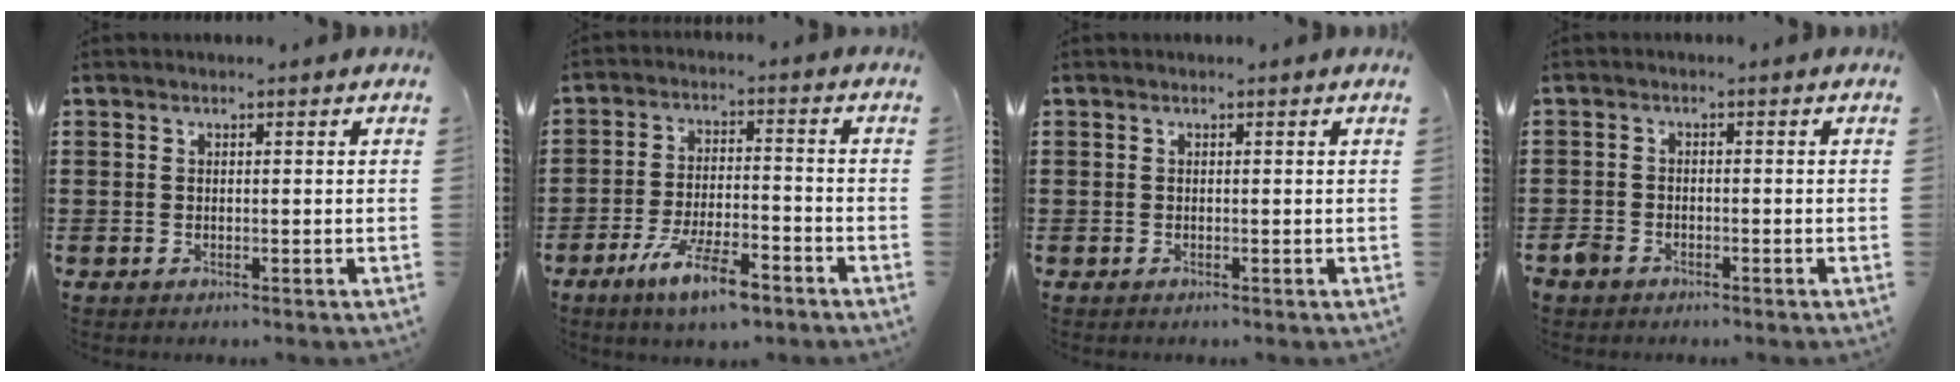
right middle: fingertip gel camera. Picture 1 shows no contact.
{"total": 8.4, "force": [-5.5, 2.1, 6.0], "torque": [-0.120, 0.000, -0.100]}
{"total": 0.0}
{"total": 1.9, "force": [-1.5, 1.1, 0.4], "torque": [-0.018, 0.002, -0.035]}